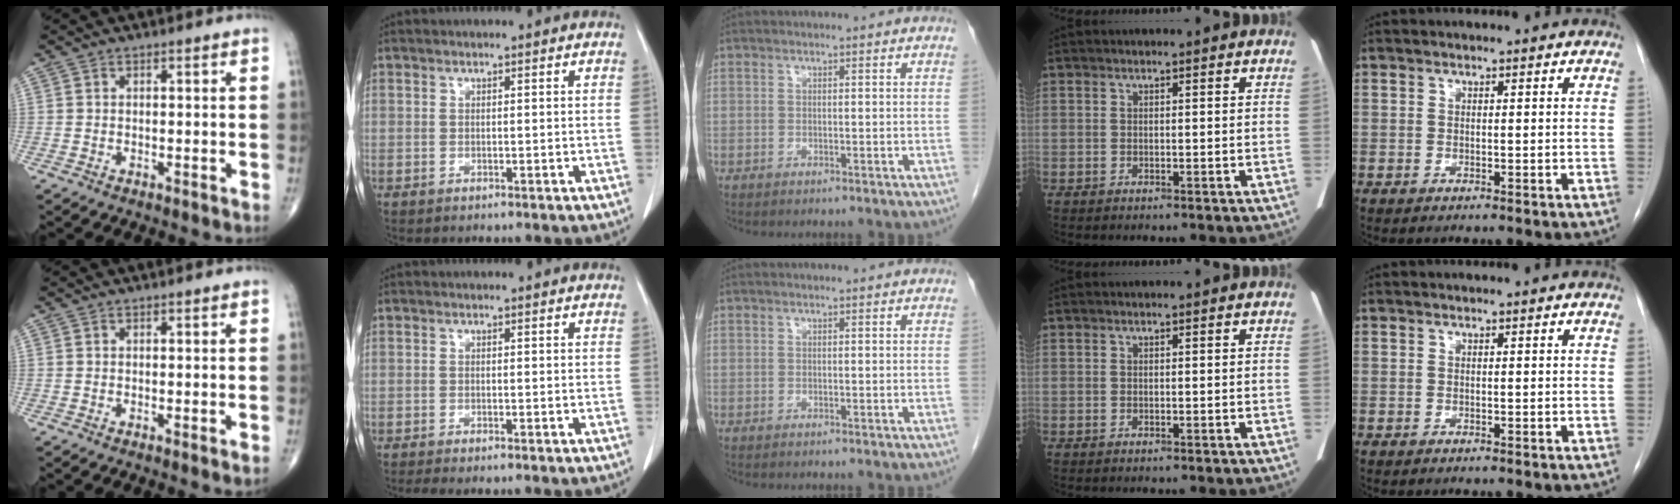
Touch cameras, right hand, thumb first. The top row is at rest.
{"thumb": {"total": 1.0, "force": [-0.2, 0.0, 0.9], "torque": [-0.015, -0.003, -0.003]}, "index": {"total": 1.7, "force": [-1.3, -0.1, 1.0], "torque": [-0.019, -0.004, -0.022]}}